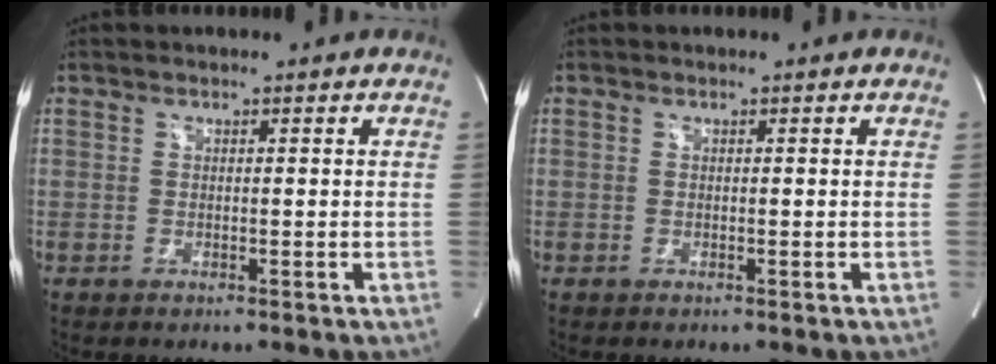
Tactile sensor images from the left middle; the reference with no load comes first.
{"total": 0.0}